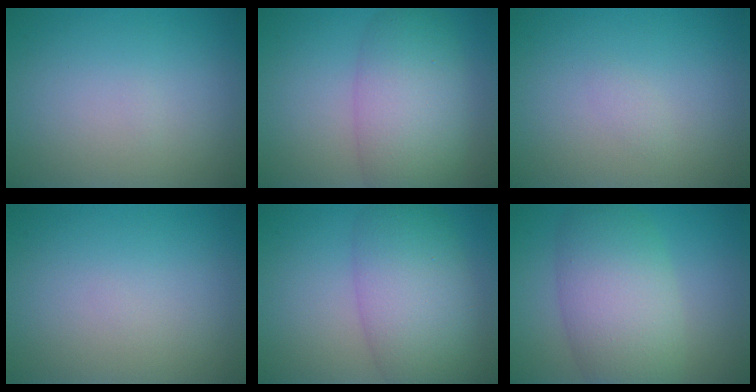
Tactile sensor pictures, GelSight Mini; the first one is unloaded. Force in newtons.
{"total": 7.2, "press": 7.2, "slide": 0.4}
{"total": 0.7, "press": 0.7, "slide": 0.1}
{"total": 0.0}
{"total": 7.9, "press": 7.9, "slide": 0.3}
{"total": 7.6, "press": 7.6, "slide": 0.3}